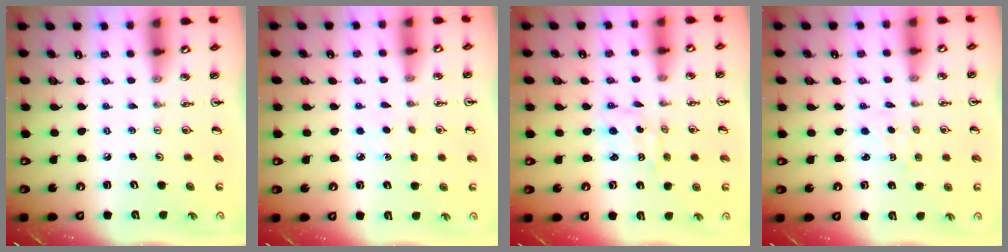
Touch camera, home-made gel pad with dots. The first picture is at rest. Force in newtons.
{"total": 1.4, "press": 1.4, "slide": 0.2}
{"total": 1.2, "press": 1.2, "slide": 0.1}
{"total": 1.2, "press": 1.2, "slide": 0.2}